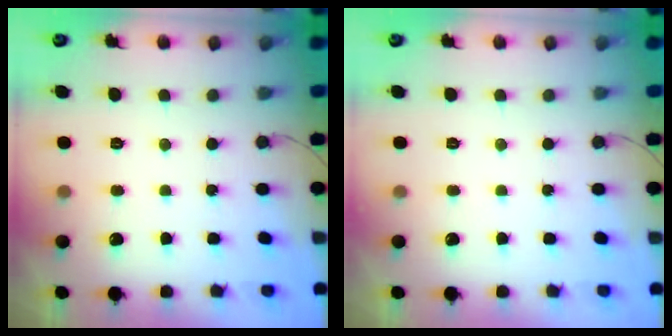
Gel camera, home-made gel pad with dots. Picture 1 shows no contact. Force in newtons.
{"total": 0.0}